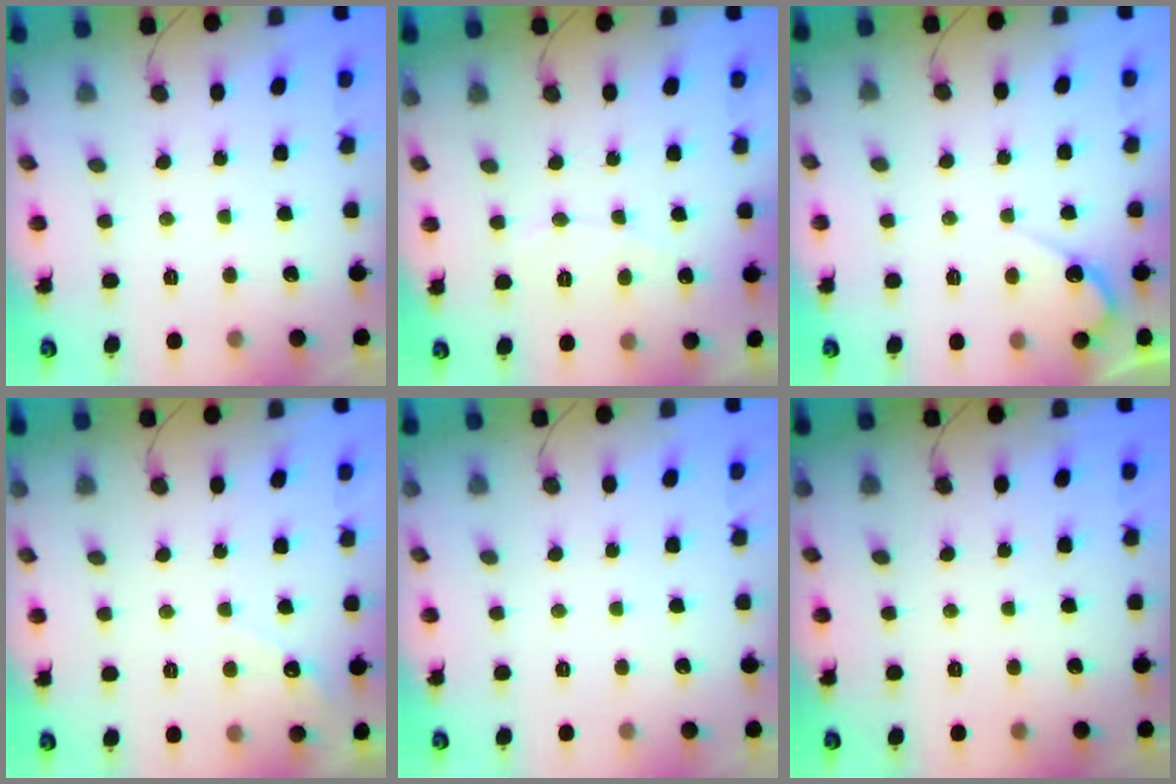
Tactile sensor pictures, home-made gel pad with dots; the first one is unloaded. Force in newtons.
{"total": 3.9, "press": 3.9, "slide": 0.3}
{"total": 4.8, "press": 4.7, "slide": 0.2}
{"total": 2.8, "press": 2.8, "slide": 0.1}
{"total": 0.0}
{"total": 0.0}